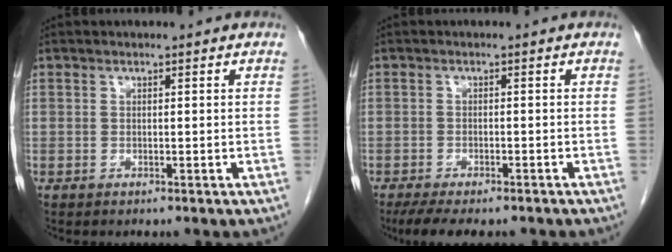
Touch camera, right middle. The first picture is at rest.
{"total": 8.4, "force": [-6.7, 2.4, 4.3], "torque": [-0.059, -0.009, -0.099]}